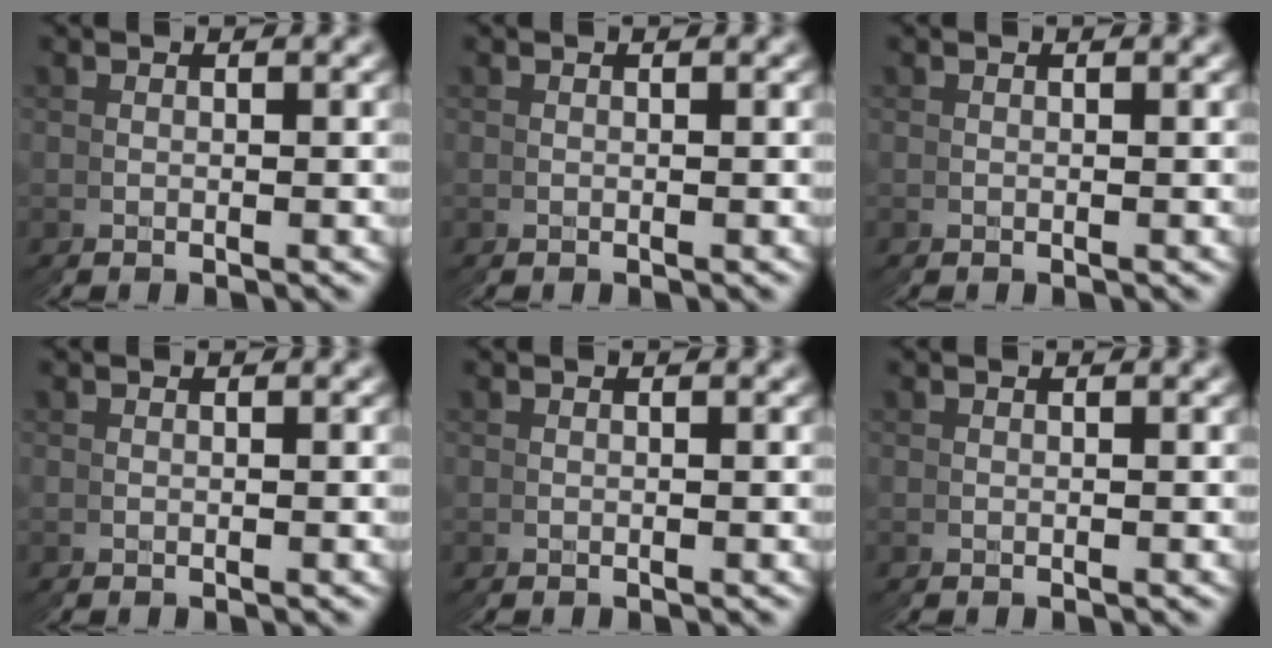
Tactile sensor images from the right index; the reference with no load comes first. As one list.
[{"total": 0.0}, {"total": 0.0}, {"total": 0.0}, {"total": 0.0}, {"total": 0.0}]